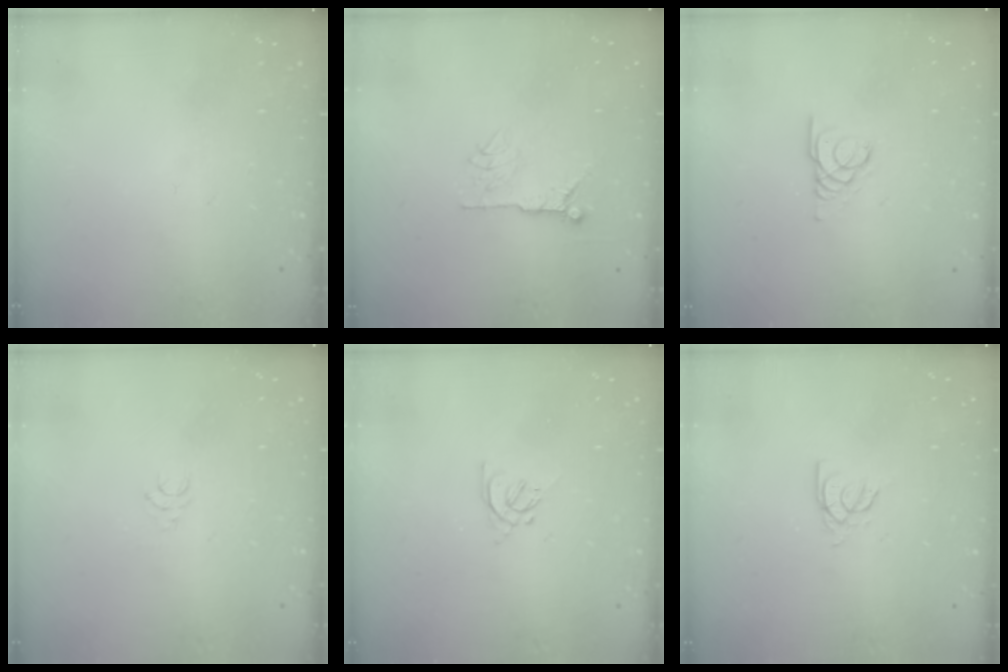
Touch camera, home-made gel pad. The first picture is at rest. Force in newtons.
{"total": 7.2, "press": 7.2, "slide": 0.5}
{"total": 3.1, "press": 3.1, "slide": 0.2}
{"total": 4.8, "press": 4.8, "slide": 0.3}
{"total": 2.0, "press": 1.9, "slide": 0.5}
{"total": 2.7, "press": 2.7, "slide": 0.2}